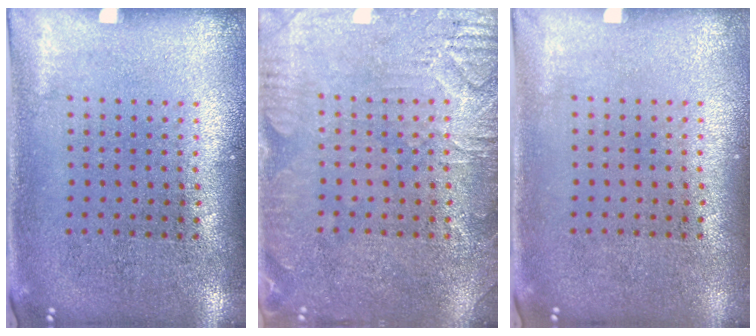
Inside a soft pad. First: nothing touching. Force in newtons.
{"total": 3.5, "press": 3.5, "slide": 0.4}
{"total": 0.0}